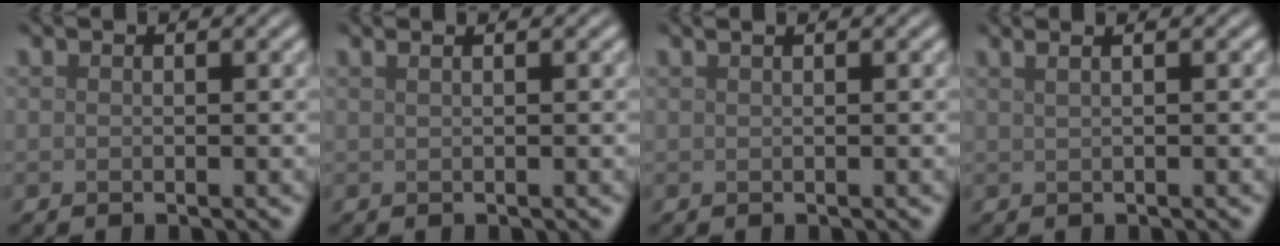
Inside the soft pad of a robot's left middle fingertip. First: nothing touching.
{"total": 2.1, "force": [1.2, 1.1, 1.4], "torque": [-0.003, 0.005, -0.008]}
{"total": 1.5, "force": [0.9, 0.6, 1.0], "torque": [-0.005, -0.001, 0.000]}
{"total": 4.1, "force": [2.2, 2.2, 2.8], "torque": [-0.020, 0.033, -0.002]}